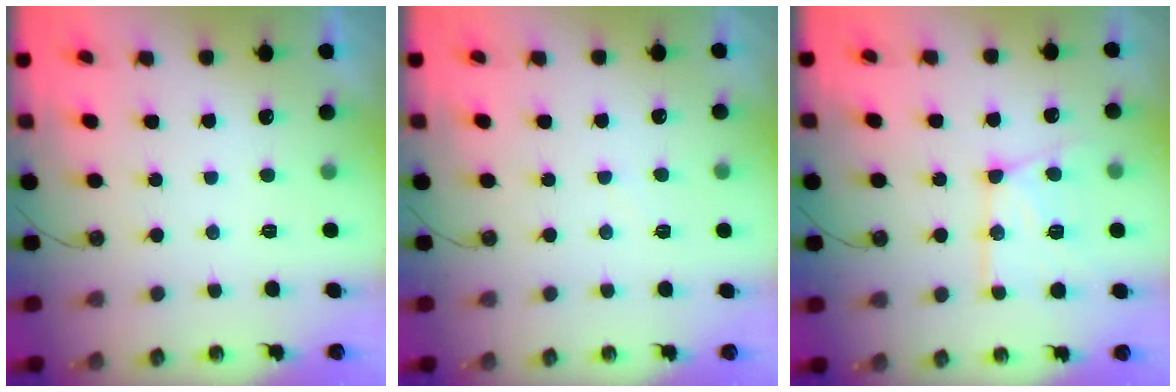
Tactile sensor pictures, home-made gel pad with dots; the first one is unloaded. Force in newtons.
{"total": 2.5, "press": 2.5, "slide": 0.3}
{"total": 14.9, "press": 14.8, "slide": 1.2}